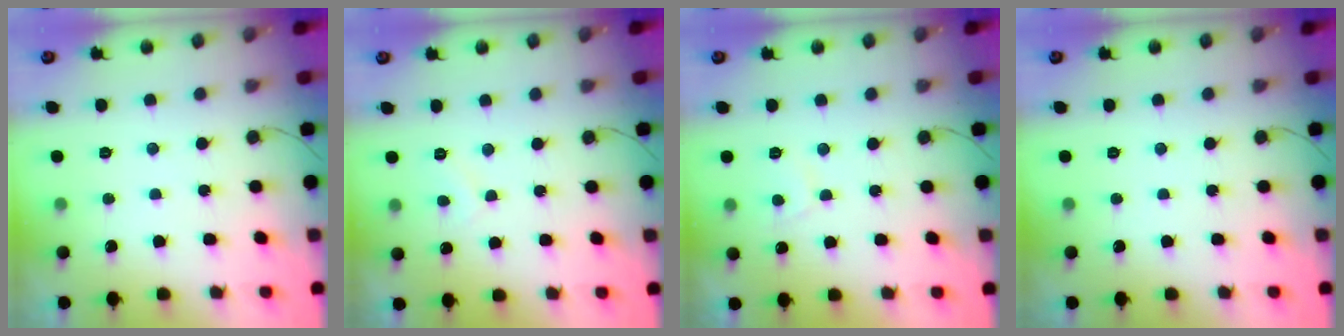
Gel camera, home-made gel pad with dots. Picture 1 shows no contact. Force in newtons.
{"total": 3.1, "press": 3.0, "slide": 0.6}
{"total": 3.0, "press": 2.9, "slide": 0.7}
{"total": 0.0}